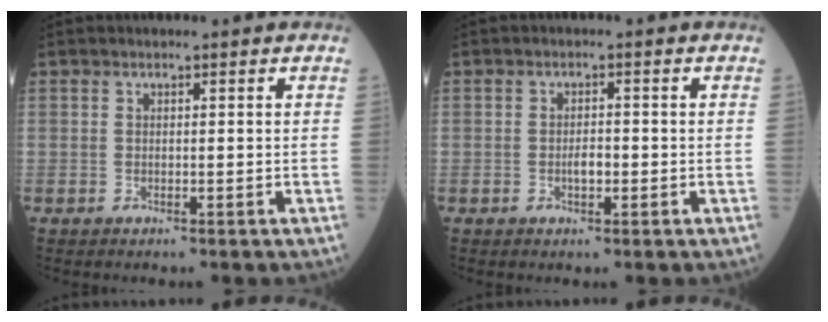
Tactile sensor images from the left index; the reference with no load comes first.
{"total": 1.8, "force": [-0.5, 0.8, 1.5], "torque": [-0.028, 0.003, -0.008]}